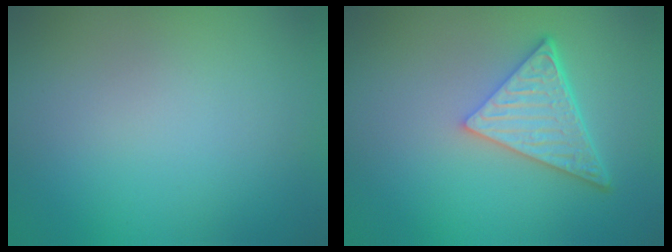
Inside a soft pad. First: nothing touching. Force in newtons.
{"total": 5.0, "press": 3.7, "slide": 3.3}